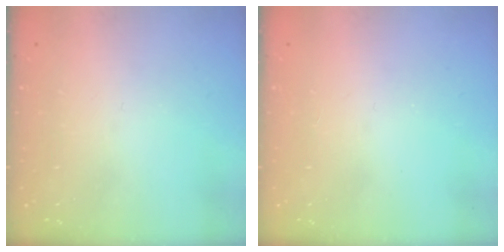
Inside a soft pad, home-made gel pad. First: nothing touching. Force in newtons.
{"total": 2.8, "press": 2.8, "slide": 0.4}